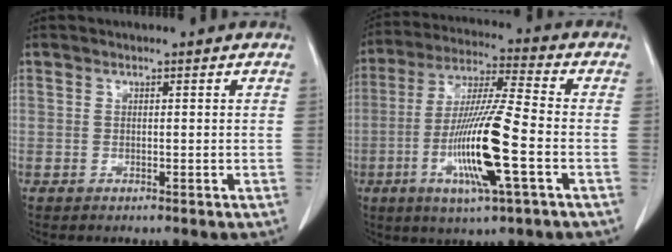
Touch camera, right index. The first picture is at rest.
{"total": 15.1, "force": [-4.3, 0.6, 14.5], "torque": [-0.287, -0.015, -0.082]}